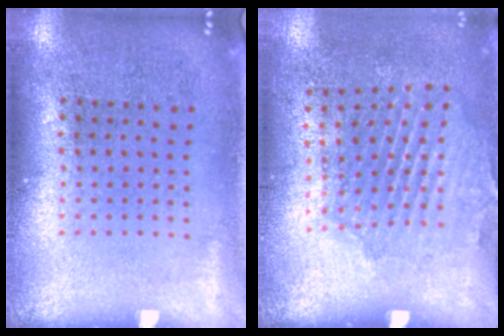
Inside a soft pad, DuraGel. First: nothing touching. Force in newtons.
{"total": 1.8, "press": 1.3, "slide": 1.2}